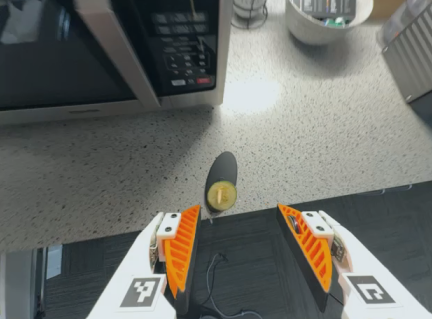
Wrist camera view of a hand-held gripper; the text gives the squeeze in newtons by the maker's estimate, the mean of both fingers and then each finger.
{"total": 0.0}